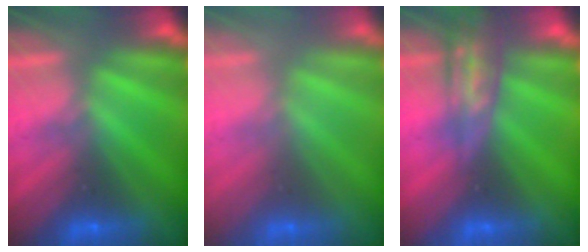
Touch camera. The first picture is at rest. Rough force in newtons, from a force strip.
{"total": 2.7}
{"total": 2.5}